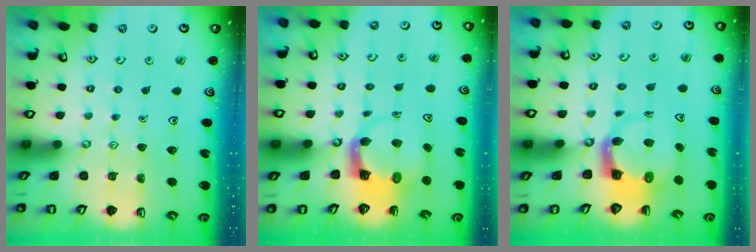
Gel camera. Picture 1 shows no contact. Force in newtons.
{"total": 4.0, "press": 4.0, "slide": 0.5}
{"total": 3.6, "press": 3.6, "slide": 0.5}